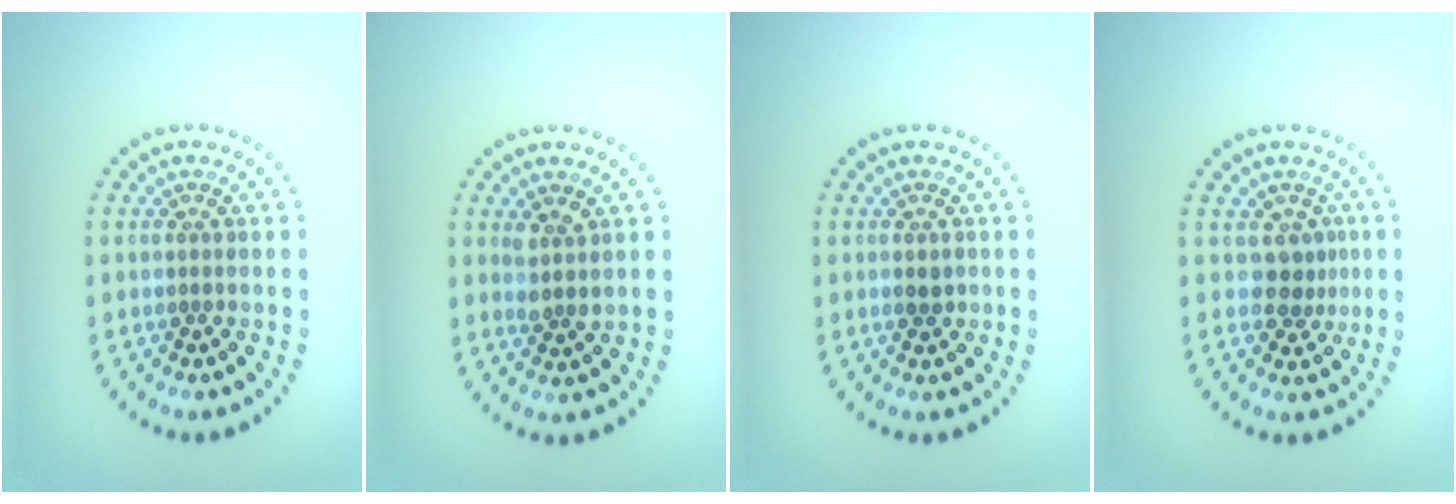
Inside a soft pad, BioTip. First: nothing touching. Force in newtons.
{"total": 1.7, "press": 1.6, "slide": 0.7}
{"total": 1.0, "press": 1.0, "slide": 0.0}
{"total": 2.2, "press": 1.7, "slide": 1.3}